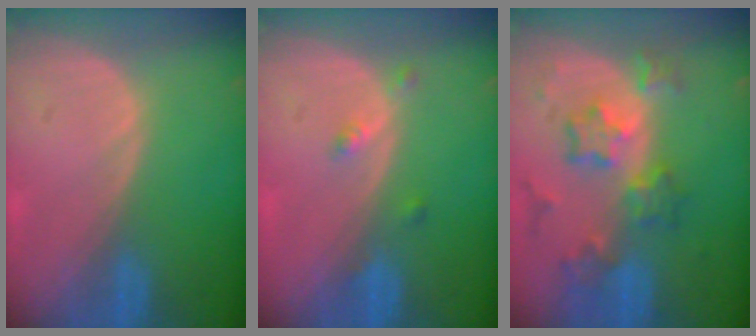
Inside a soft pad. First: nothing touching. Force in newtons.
{"total": 2.2, "press": 1.8, "slide": 1.3}
{"total": 8.6, "press": 7.6, "slide": 4.0}